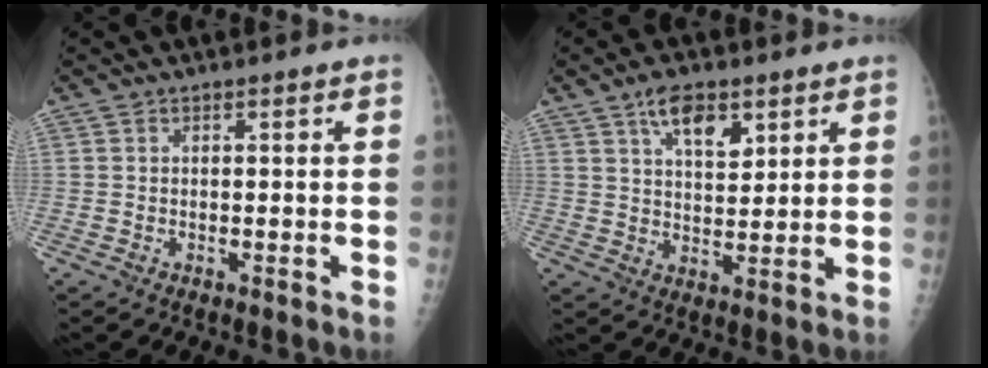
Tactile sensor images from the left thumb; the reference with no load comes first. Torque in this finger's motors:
{"motor_torque": [0.74, 0.55, 0.27, 0.07, 0.10]}